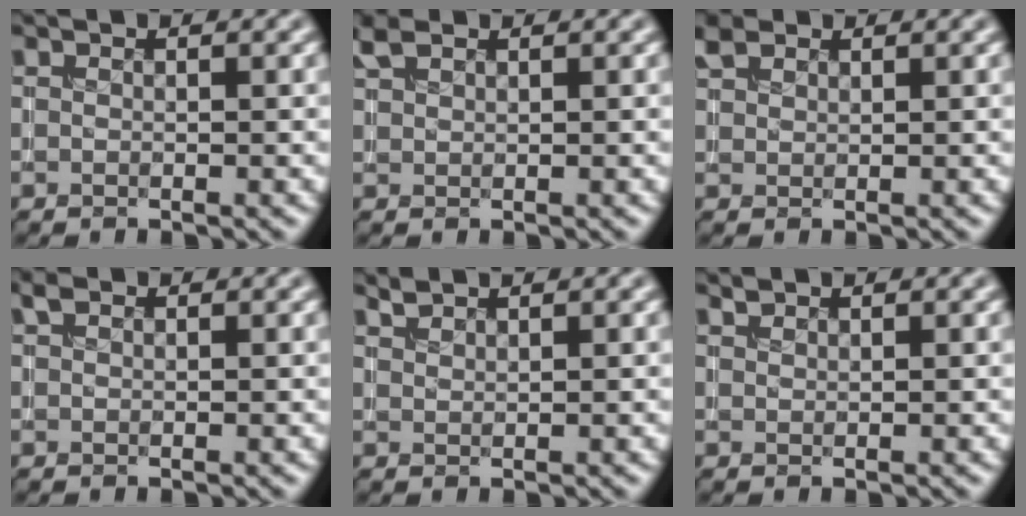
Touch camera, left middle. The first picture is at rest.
{"total": 2.1, "force": [1.6, 0.9, 1.0], "torque": [-0.027, 0.010, 0.036]}
{"total": 2.1, "force": [1.6, 1.1, 0.8], "torque": [-0.020, 0.009, 0.037]}
{"total": 1.0, "force": [0.7, 0.5, 0.5], "torque": [-0.011, 0.004, 0.013]}
{"total": 1.0, "force": [1.0, 0.1, 0.2], "torque": [-0.002, 0.000, 0.022]}
{"total": 0.6, "force": [0.6, 0.1, 0.1], "torque": [0.001, 0.000, 0.015]}